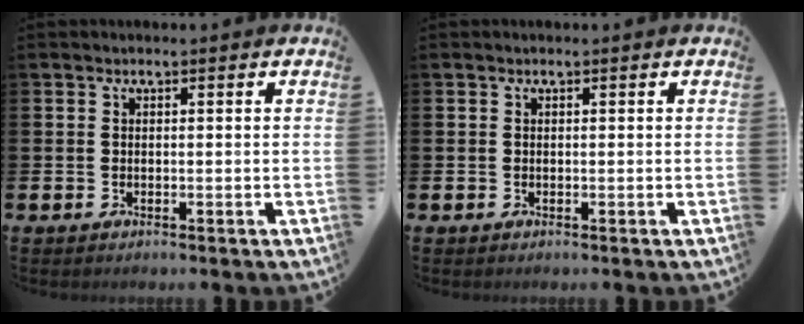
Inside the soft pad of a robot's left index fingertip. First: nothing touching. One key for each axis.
{"total": 0.0}